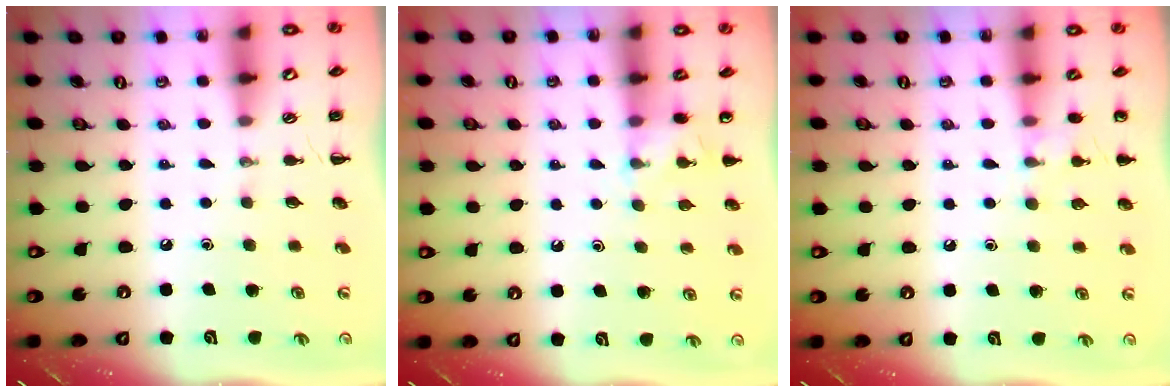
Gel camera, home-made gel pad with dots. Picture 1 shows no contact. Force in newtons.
{"total": 5.6, "press": 5.4, "slide": 1.4}
{"total": 6.9, "press": 6.5, "slide": 2.2}